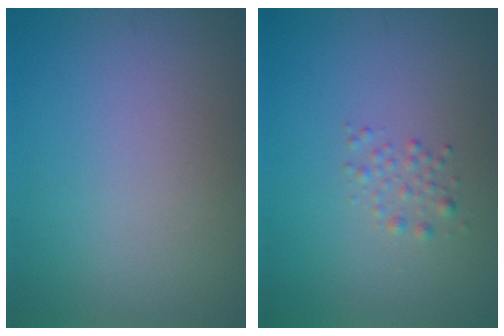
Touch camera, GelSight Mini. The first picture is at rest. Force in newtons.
{"total": 1.2, "press": 1.2, "slide": 0.0}